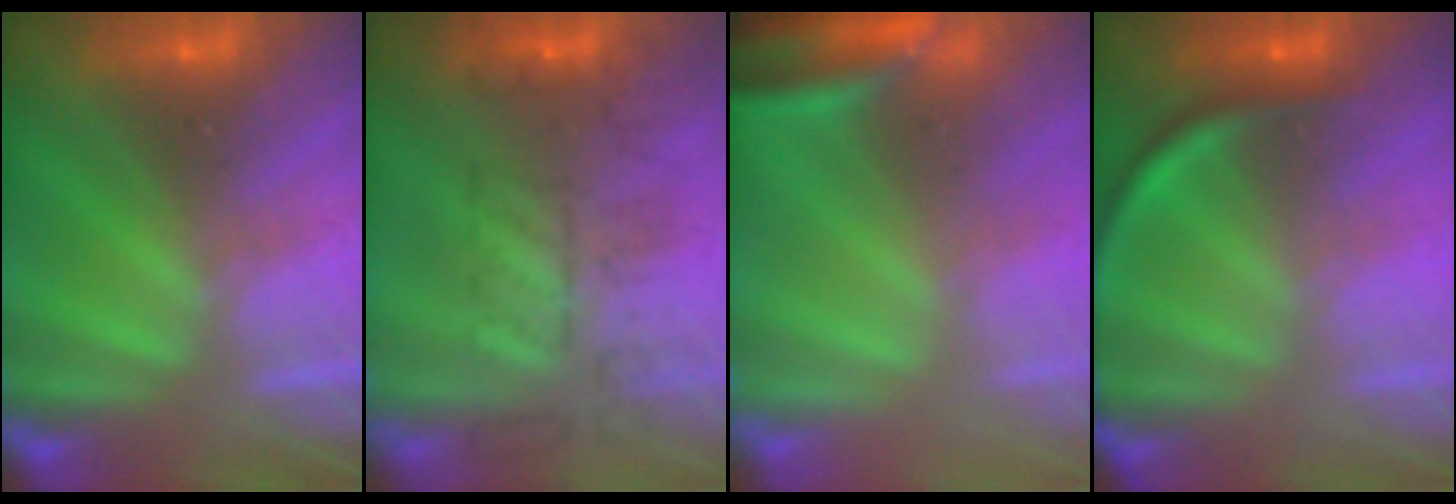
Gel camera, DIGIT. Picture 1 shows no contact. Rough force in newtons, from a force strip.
{"total": 8.3}
{"total": 3.6}
{"total": 3.3}